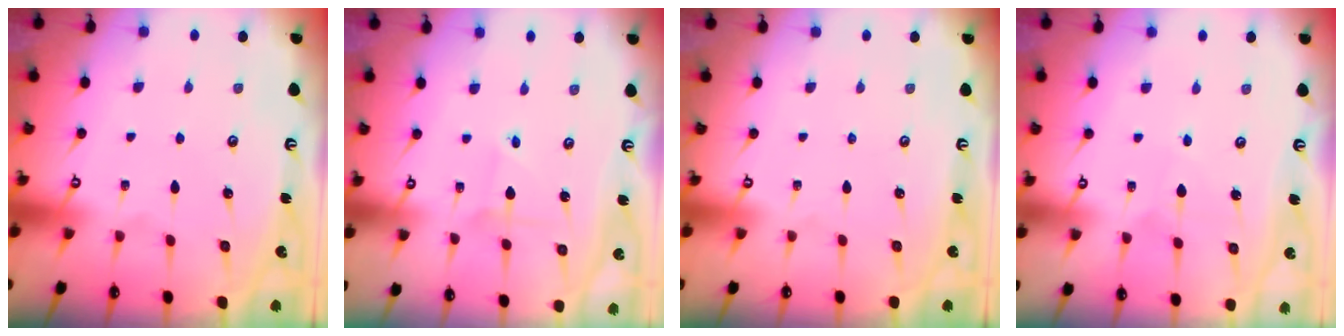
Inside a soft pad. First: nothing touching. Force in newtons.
{"total": 1.8, "press": 1.8, "slide": 0.1}
{"total": 0.0}
{"total": 3.1, "press": 3.1, "slide": 0.4}